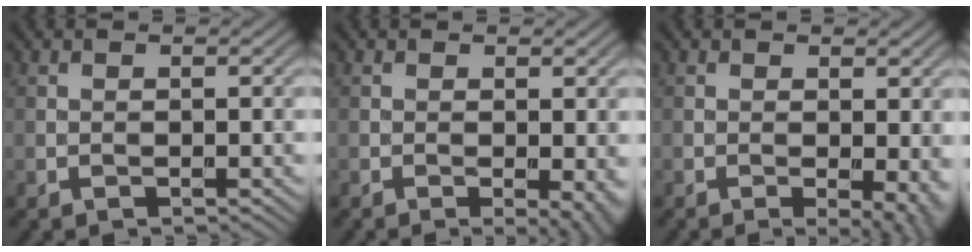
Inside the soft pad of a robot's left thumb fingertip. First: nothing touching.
{"total": 3.0, "force": [-0.7, 0.6, 2.9], "torque": [-0.040, -0.008, -0.009]}
{"total": 4.3, "force": [-0.7, 1.1, 4.1], "torque": [-0.053, -0.008, -0.008]}